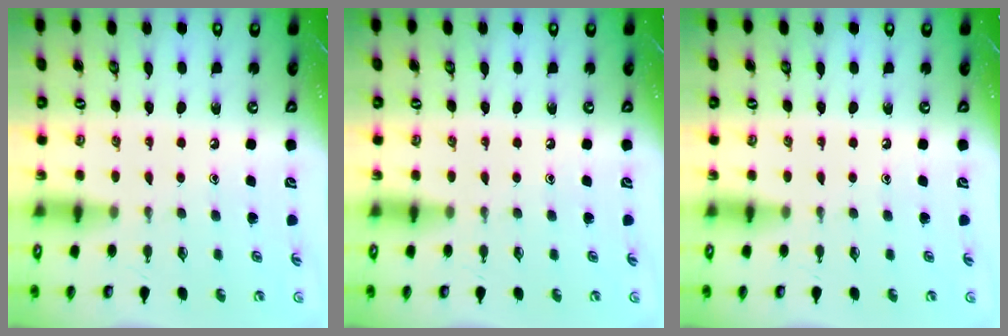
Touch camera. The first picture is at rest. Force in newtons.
{"total": 0.0}
{"total": 0.0}